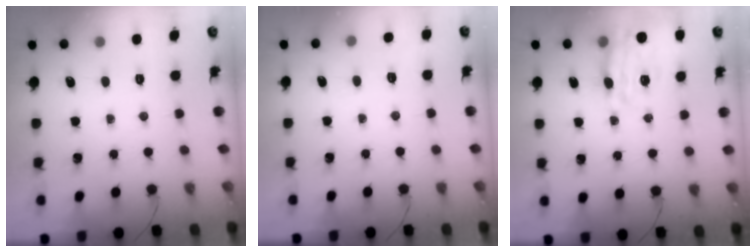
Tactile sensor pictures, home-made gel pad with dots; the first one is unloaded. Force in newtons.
{"total": 7.4, "press": 7.1, "slide": 2.0}
{"total": 15.8, "press": 15.4, "slide": 3.6}